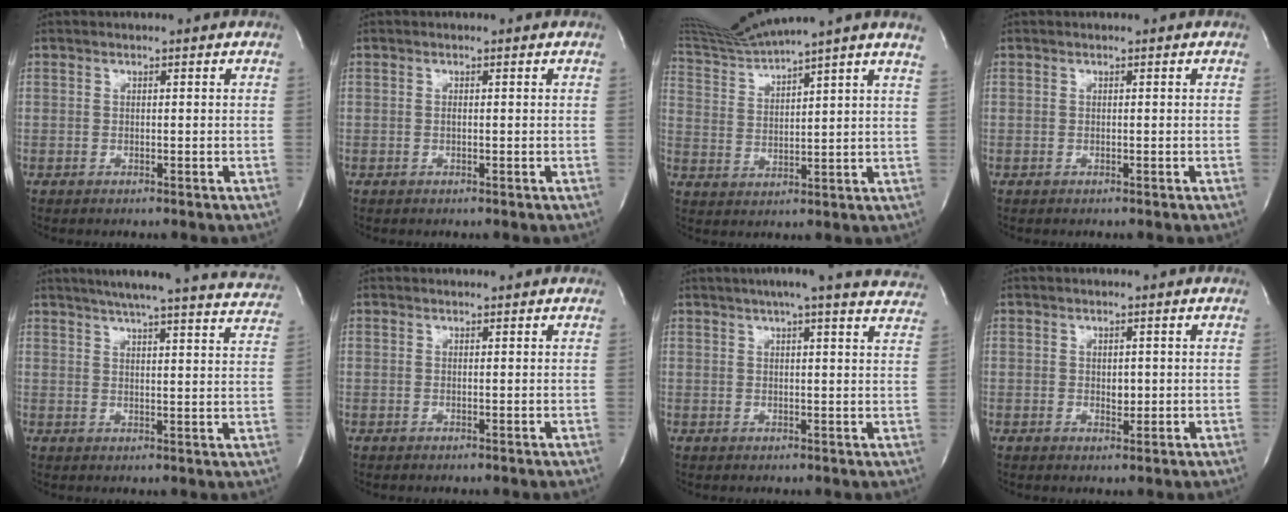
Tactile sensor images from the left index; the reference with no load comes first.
{"total": 0.0}
{"total": 12.3, "force": [11.1, -3.1, 4.1], "torque": [-0.080, -0.031, 0.177]}
{"total": 0.0}
{"total": 25.1, "force": [22.7, 1.9, 10.4], "torque": [-0.156, -0.046, 0.264]}
{"total": 1.1, "force": [1.1, 0.2, 0.0], "torque": [-0.012, 0.001, 0.013]}
{"total": 19.0, "force": [17.0, 1.4, 8.4], "torque": [-0.118, -0.011, 0.191]}
{"total": 1.4, "force": [0.1, 0.9, 1.1], "torque": [-0.015, -0.008, 0.003]}